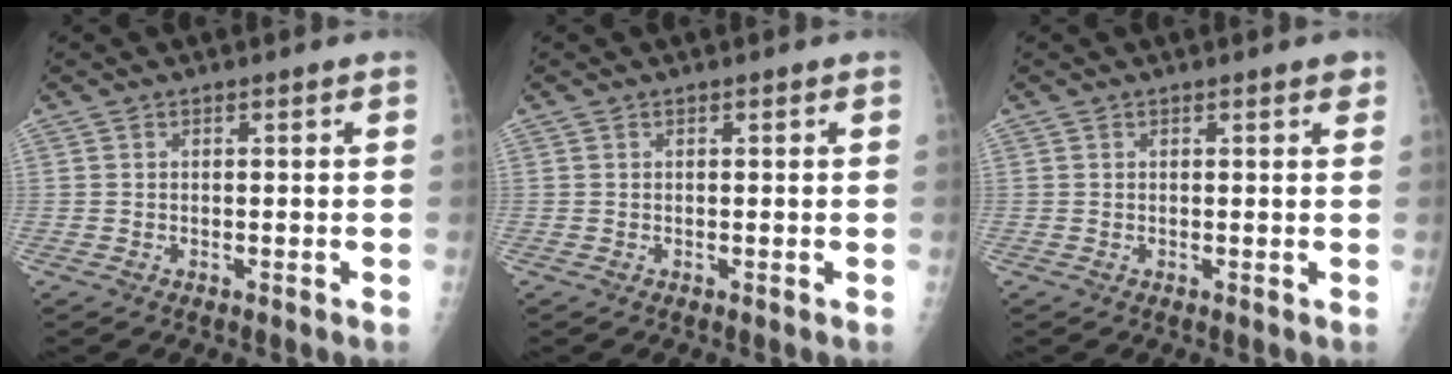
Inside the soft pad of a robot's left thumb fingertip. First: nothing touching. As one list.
[{"total": 0.0}, {"total": 1.2, "force": [0.8, 0.4, 0.8], "torque": [-0.007, -0.001, 0.006]}]